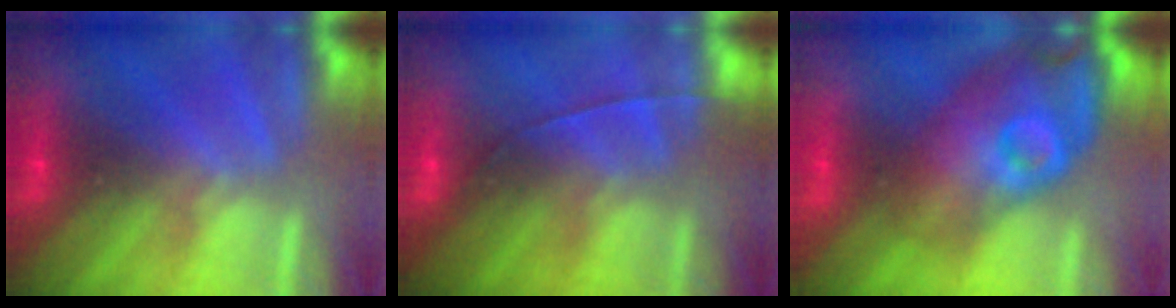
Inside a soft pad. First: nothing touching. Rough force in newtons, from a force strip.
{"total": 1.9}
{"total": 4.5}